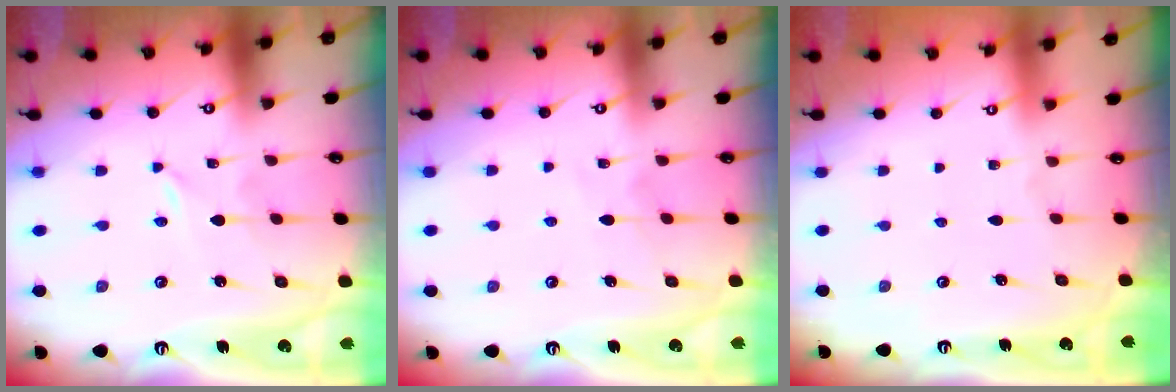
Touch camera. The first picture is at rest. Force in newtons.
{"total": 5.2, "press": 5.2, "slide": 0.5}
{"total": 0.0}